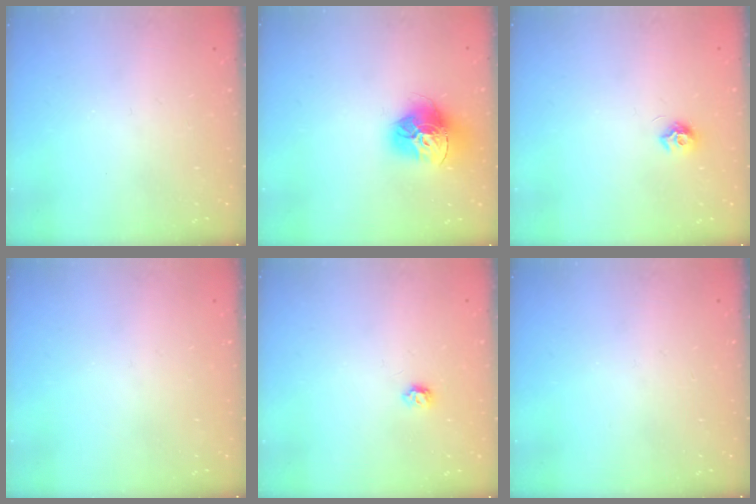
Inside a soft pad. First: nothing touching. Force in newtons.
{"total": 15.7, "press": 15.6, "slide": 1.7}
{"total": 7.2, "press": 7.2, "slide": 0.4}
{"total": 0.0}
{"total": 3.9, "press": 3.9, "slide": 0.6}
{"total": 0.0}